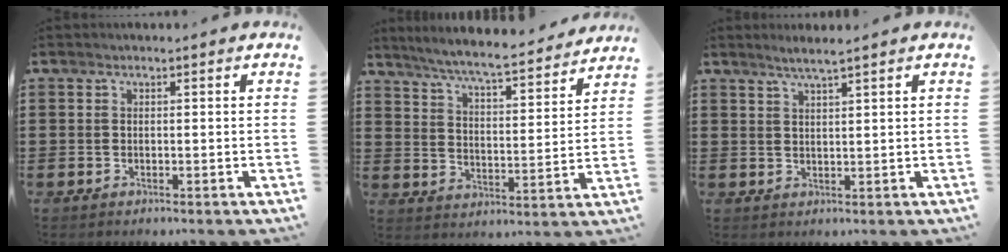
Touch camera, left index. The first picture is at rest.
{"total": 6.4, "force": [6.0, -0.5, 2.2], "torque": [-0.067, -0.042, 0.099]}
{"total": 2.4, "force": [1.9, -0.2, 1.4], "torque": [-0.030, 0.002, 0.035]}